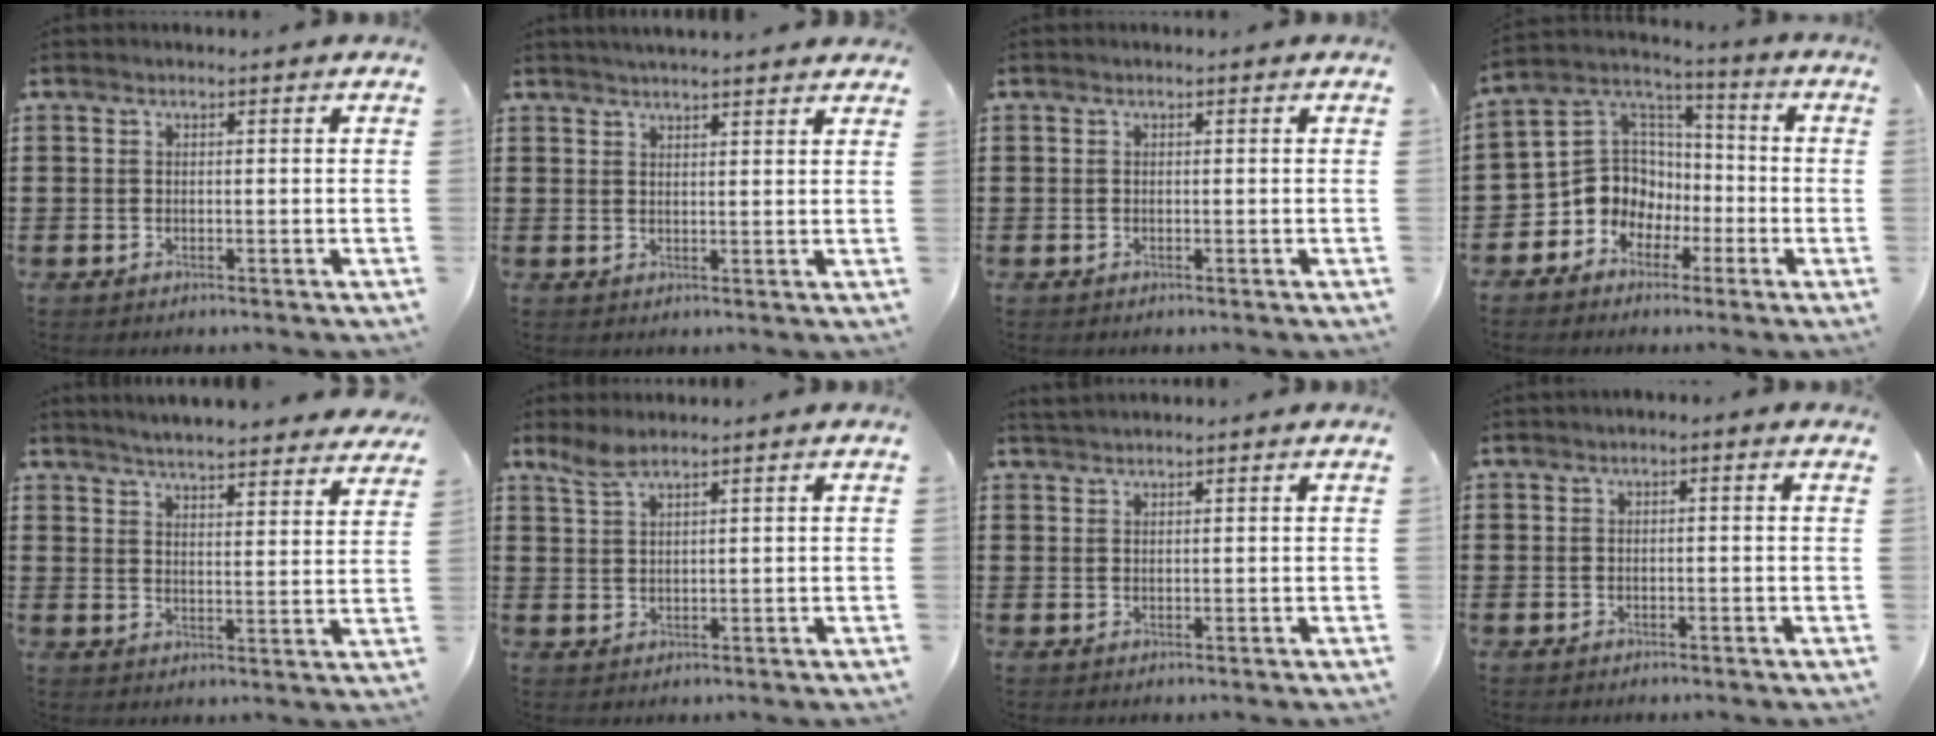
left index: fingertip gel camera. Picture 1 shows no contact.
{"total": 2.3, "force": [2.3, -0.1, 0.4], "torque": [-0.013, -0.003, 0.043]}
{"total": 0.0}
{"total": 9.7, "force": [-2.8, 9.0, 2.4], "torque": [-0.098, -0.001, -0.052]}
{"total": 4.3, "force": [4.2, -0.3, 0.5], "torque": [-0.030, -0.027, 0.072]}
{"total": 3.1, "force": [2.4, 0.7, 1.8], "torque": [-0.042, 0.002, 0.046]}
{"total": 1.3, "force": [1.3, 0.0, 0.2], "torque": [-0.006, 0.001, 0.025]}
{"total": 0.7, "force": [-0.6, 0.2, 0.2], "torque": [-0.006, -0.003, -0.011]}